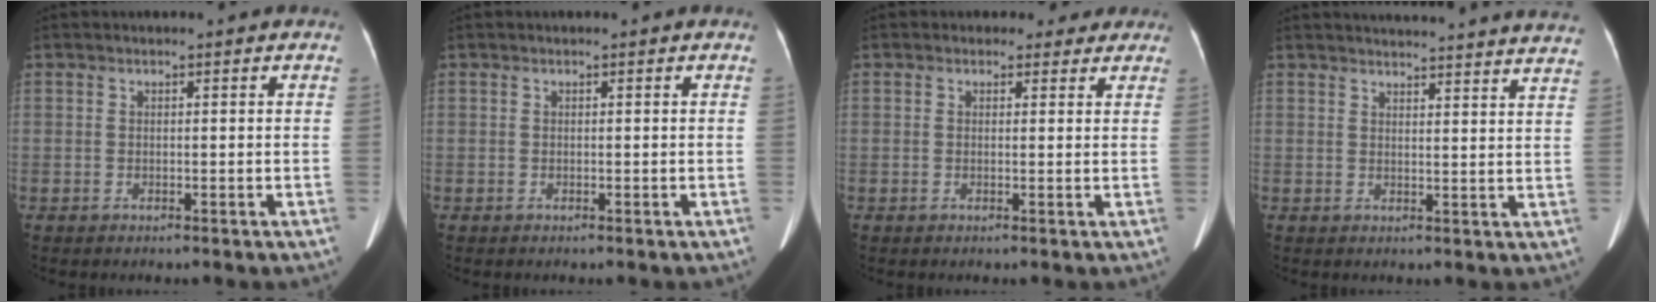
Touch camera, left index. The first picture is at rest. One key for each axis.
{"total": 0.0}
{"total": 3.0, "fx": 2.2, "fy": 2.0, "fz": 0.2, "tx": 0.007, "ty": 0.003, "tz": 0.017}
{"total": 22.6, "fx": 21.8, "fy": 0.5, "fz": 5.7, "tx": -0.069, "ty": -0.049, "tz": 0.249}